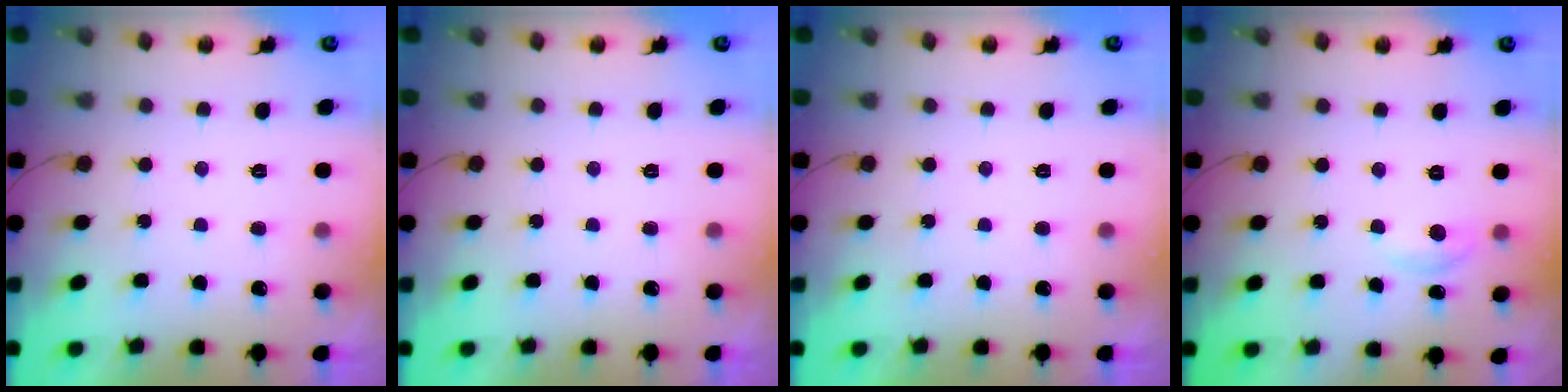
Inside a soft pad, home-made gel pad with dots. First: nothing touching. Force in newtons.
{"total": 0.0}
{"total": 0.0}
{"total": 3.1, "press": 3.0, "slide": 0.4}